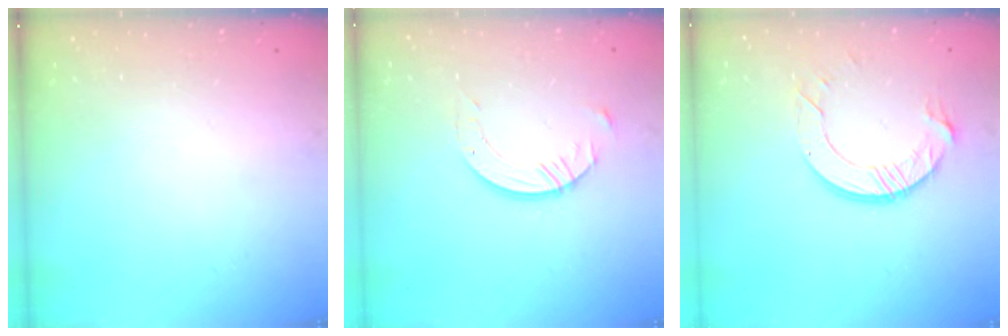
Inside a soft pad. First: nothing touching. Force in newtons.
{"total": 8.0, "press": 7.9, "slide": 0.7}
{"total": 9.7, "press": 9.7, "slide": 0.8}